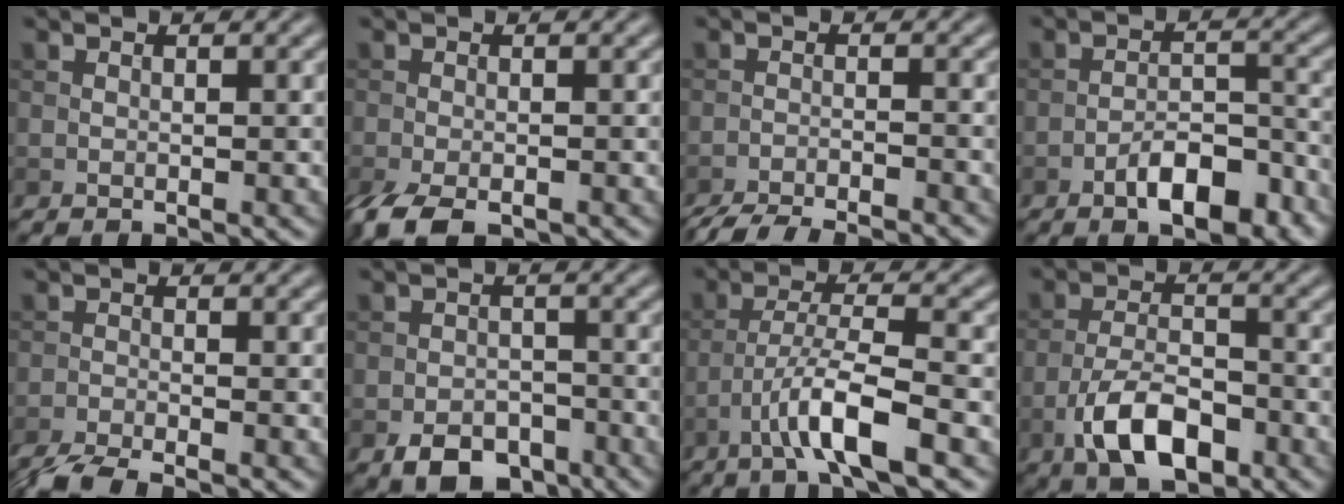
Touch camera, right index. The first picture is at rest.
{"total": 4.7, "force": [-3.3, 1.5, 2.9], "torque": [-0.056, -0.013, -0.062]}
{"total": 8.1, "force": [-7.6, 1.4, 2.5], "torque": [-0.042, -0.015, -0.116]}
{"total": 5.8, "force": [-3.3, 2.3, 4.1], "torque": [-0.059, 0.009, -0.053]}
{"total": 4.1, "force": [-3.5, 0.7, 2.0], "torque": [-0.036, -0.012, -0.073]}
{"total": 5.1, "force": [-3.3, 3.1, 2.5], "torque": [-0.035, -0.007, -0.057]}
{"total": 6.0, "force": [-3.1, 0.9, 5.1], "torque": [-0.091, 0.010, -0.061]}
{"total": 6.5, "force": [-3.4, 3.0, 4.7], "torque": [-0.086, 0.000, -0.066]}